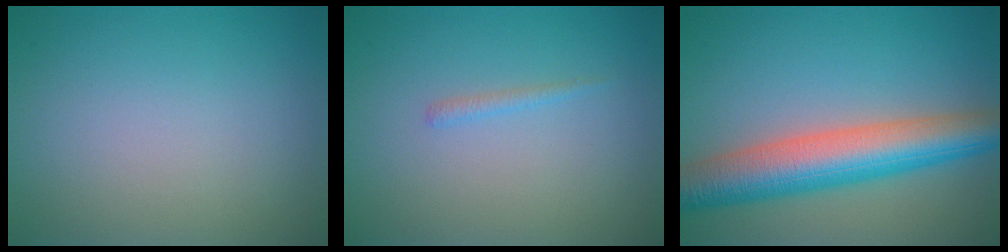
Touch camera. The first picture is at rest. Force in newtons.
{"total": 0.7, "press": 0.7, "slide": 0.1}
{"total": 8.5, "press": 8.4, "slide": 0.4}